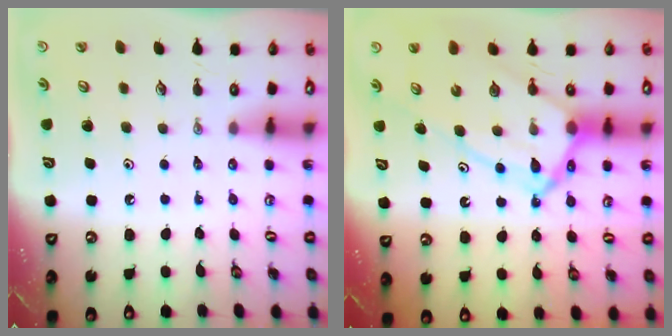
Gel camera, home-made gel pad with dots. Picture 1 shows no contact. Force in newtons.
{"total": 14.9, "press": 14.8, "slide": 1.5}